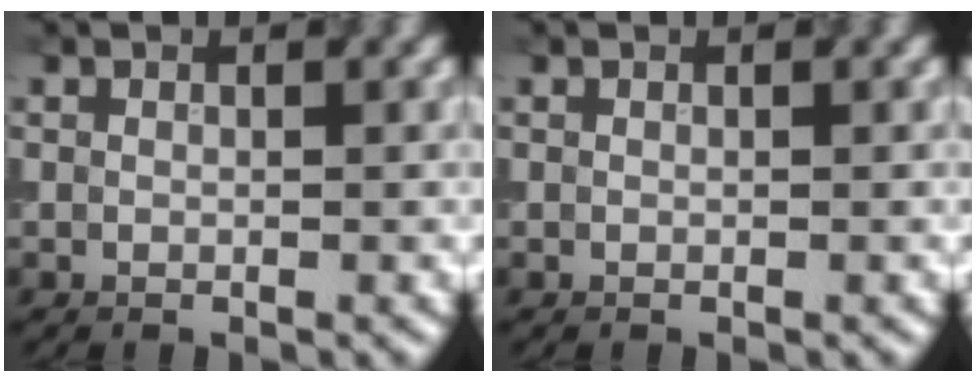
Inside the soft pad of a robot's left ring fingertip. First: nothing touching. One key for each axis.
{"total": 0.0}